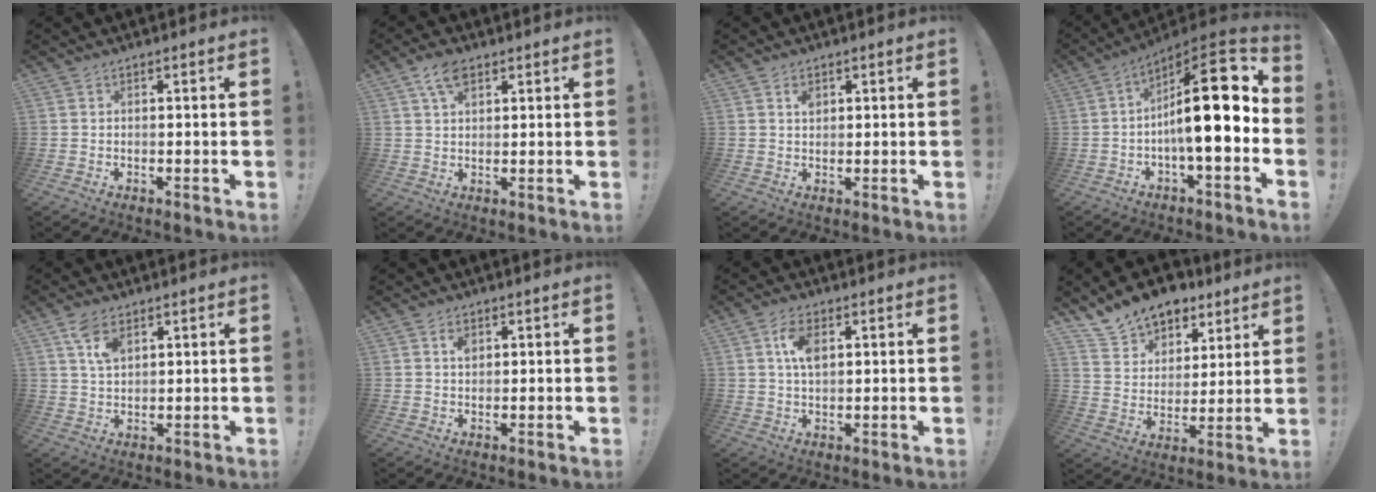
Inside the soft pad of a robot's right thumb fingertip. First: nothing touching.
{"total": 6.5, "force": [3.6, 3.6, 4.1], "torque": [-0.074, -0.006, 0.066]}
{"total": 2.0, "force": [0.9, 1.5, 1.0], "torque": [0.002, -0.007, 0.012]}
{"total": 20.0, "force": [1.1, 5.4, 19.2], "torque": [-0.291, -0.001, 0.013]}
{"total": 6.6, "force": [3.6, 3.4, 4.3], "torque": [-0.073, -0.014, 0.065]}
{"total": 2.3, "force": [0.9, 1.6, 1.3], "torque": [-0.006, -0.006, 0.010]}
{"total": 7.3, "force": [2.2, 4.0, 5.7], "torque": [-0.091, -0.001, 0.037]}
{"total": 13.8, "force": [10.9, 7.8, 3.5], "torque": [-0.070, -0.078, 0.205]}